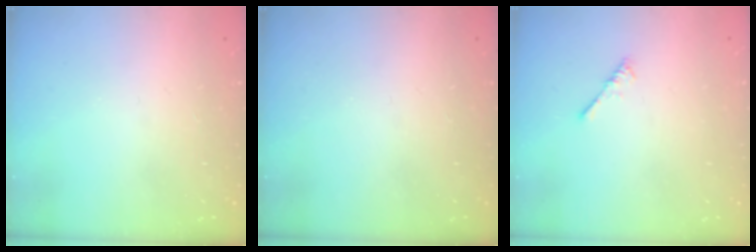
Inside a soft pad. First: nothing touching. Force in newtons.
{"total": 0.0}
{"total": 0.0}